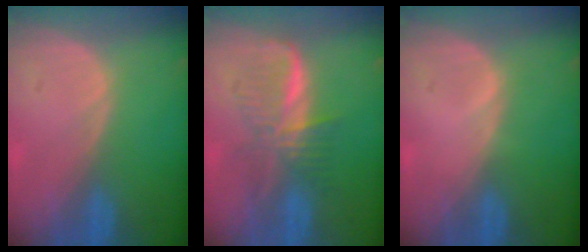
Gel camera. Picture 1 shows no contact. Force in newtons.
{"total": 6.0, "press": 5.9, "slide": 0.8}
{"total": 0.5, "press": 0.1, "slide": 0.5}